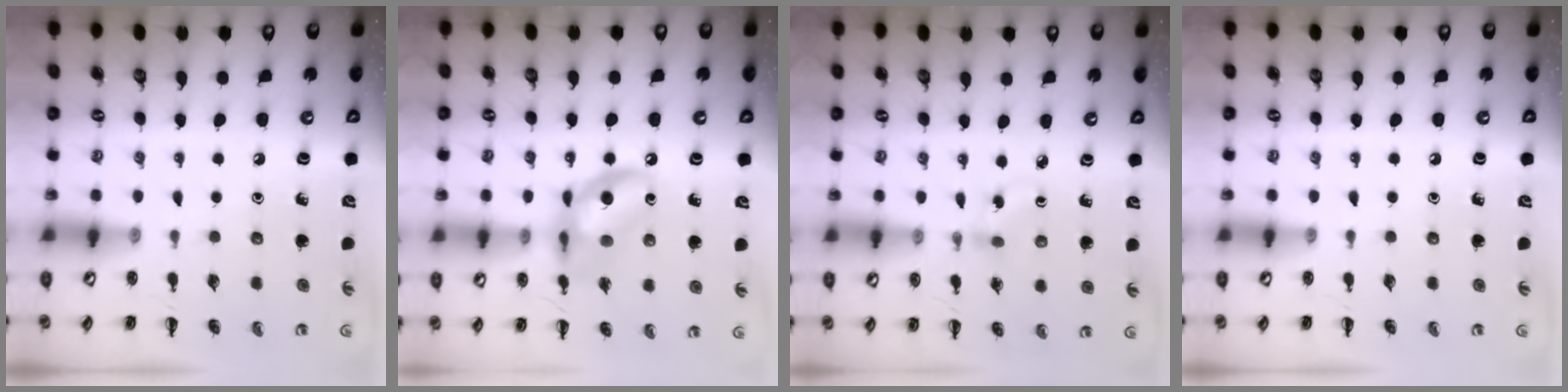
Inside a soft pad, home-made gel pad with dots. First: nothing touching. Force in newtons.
{"total": 12.4, "press": 12.1, "slide": 2.7}
{"total": 2.0, "press": 1.7, "slide": 1.0}
{"total": 0.0}